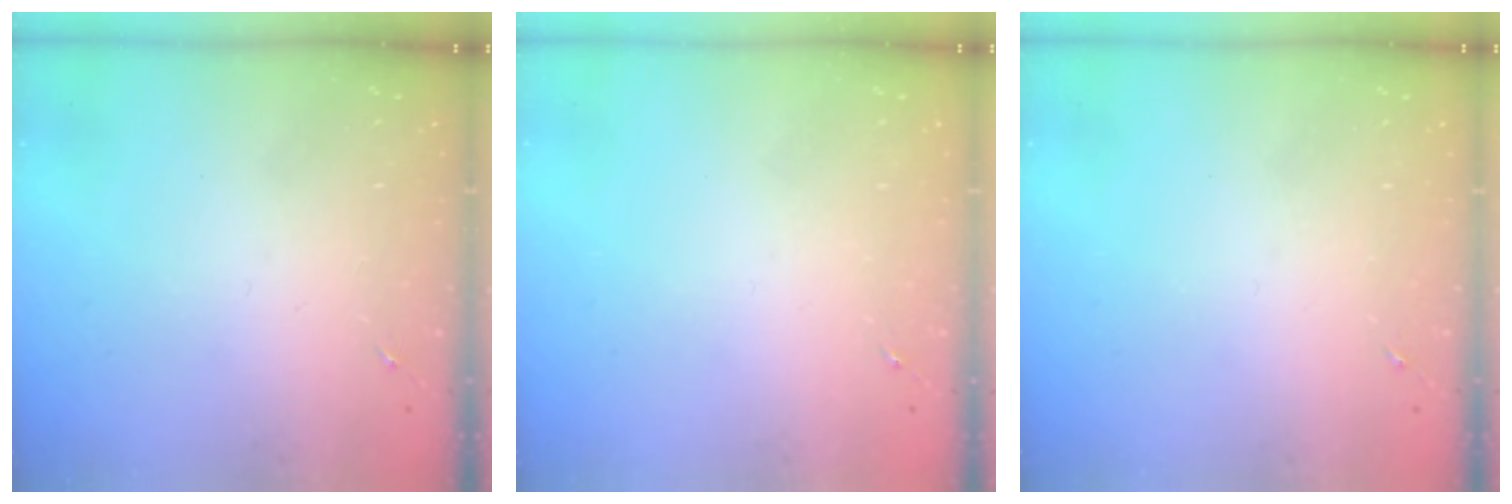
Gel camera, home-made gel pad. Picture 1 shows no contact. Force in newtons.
{"total": 0.0}
{"total": 0.0}